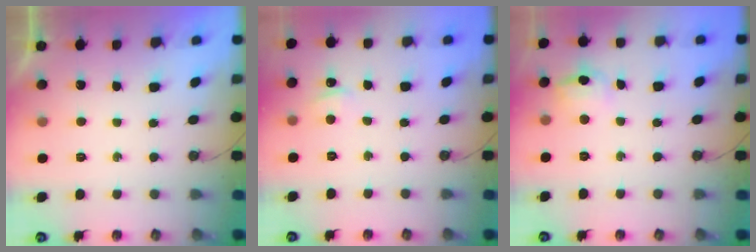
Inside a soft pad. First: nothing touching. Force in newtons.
{"total": 1.6, "press": 1.5, "slide": 0.2}
{"total": 7.7, "press": 7.6, "slide": 1.2}